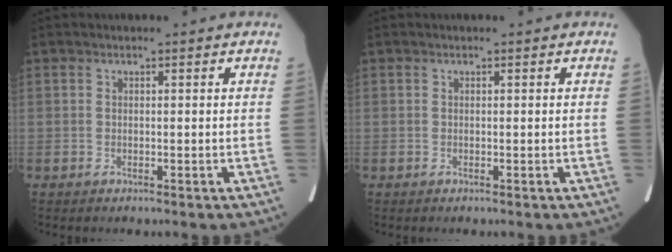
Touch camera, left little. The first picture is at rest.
{"total": 0.0}